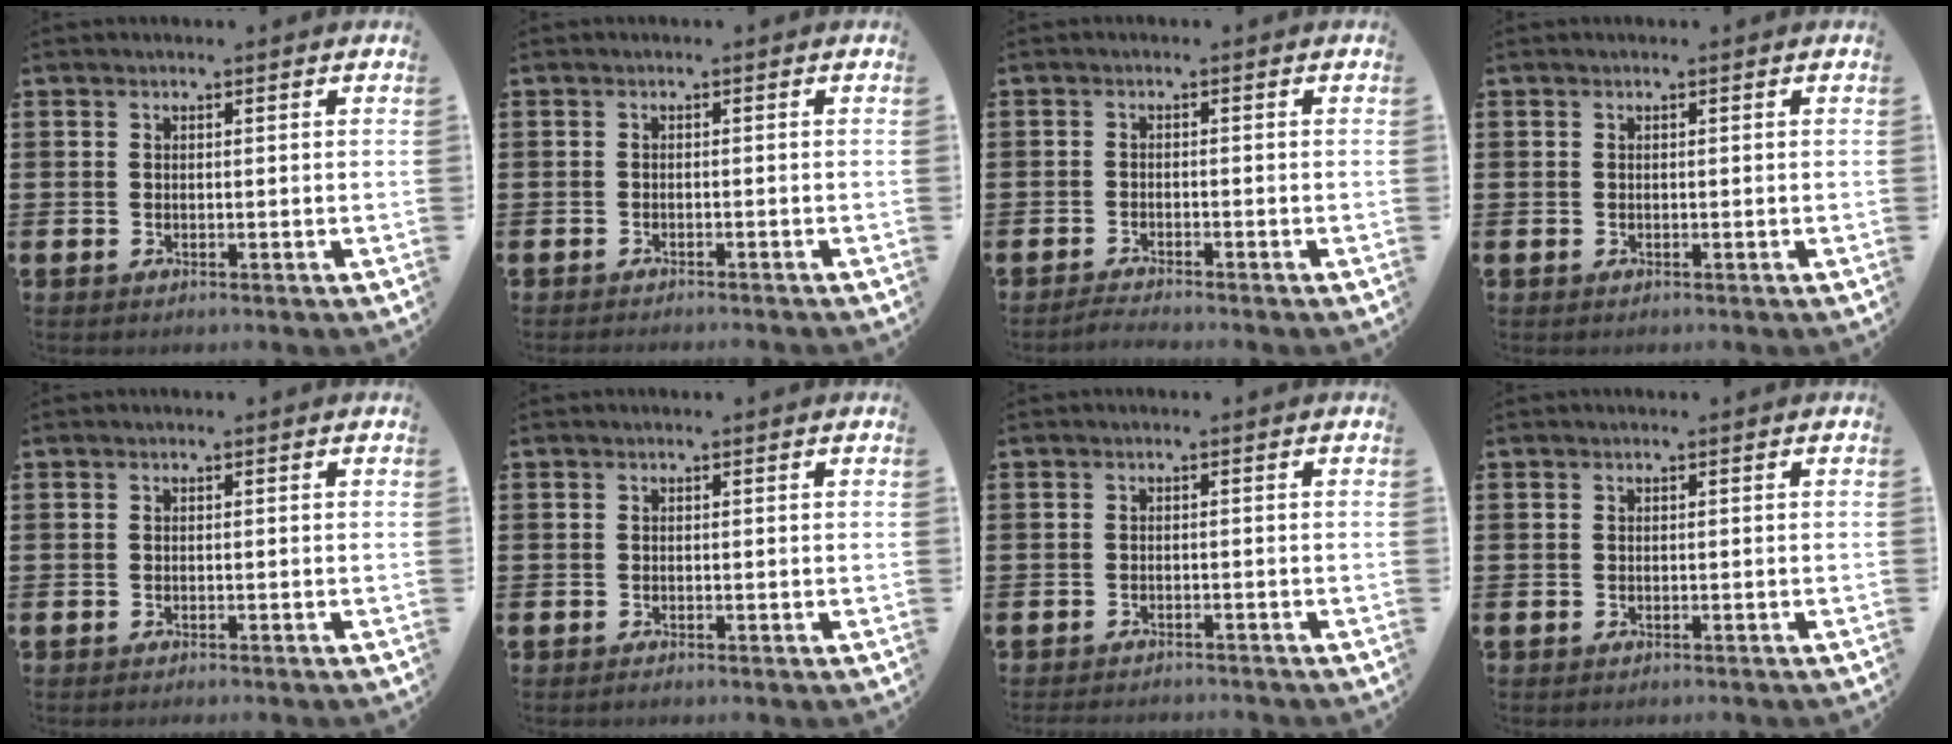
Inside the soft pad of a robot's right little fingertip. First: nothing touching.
{"total": 0.7, "force": [-0.7, -0.2, -0.1], "torque": [0.001, 0.000, -0.014]}
{"total": 1.2, "force": [-1.1, -0.1, 0.2], "torque": [-0.006, 0.001, -0.022]}
{"total": 0.0}
{"total": 0.0}
{"total": 0.0}
{"total": 1.1, "force": [-1.1, 0.0, 0.0], "torque": [-0.003, 0.001, -0.023]}
{"total": 0.0}